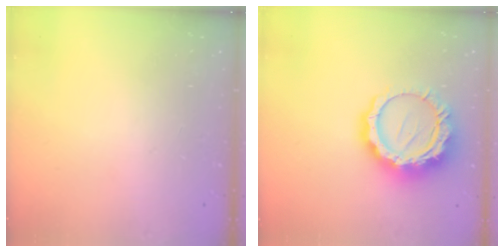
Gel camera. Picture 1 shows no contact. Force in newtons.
{"total": 16.0, "press": 16.0, "slide": 1.2}